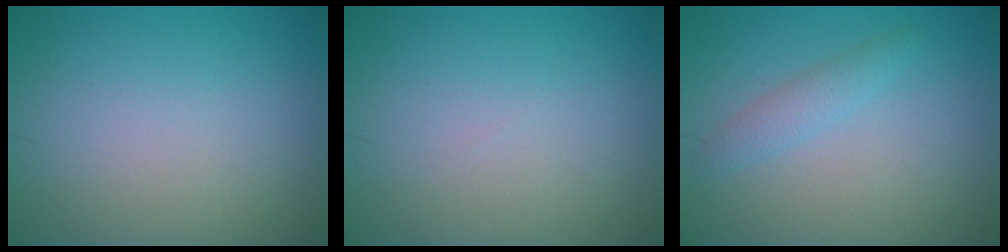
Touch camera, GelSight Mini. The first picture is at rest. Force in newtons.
{"total": 0.0}
{"total": 1.7, "press": 1.7, "slide": 0.1}